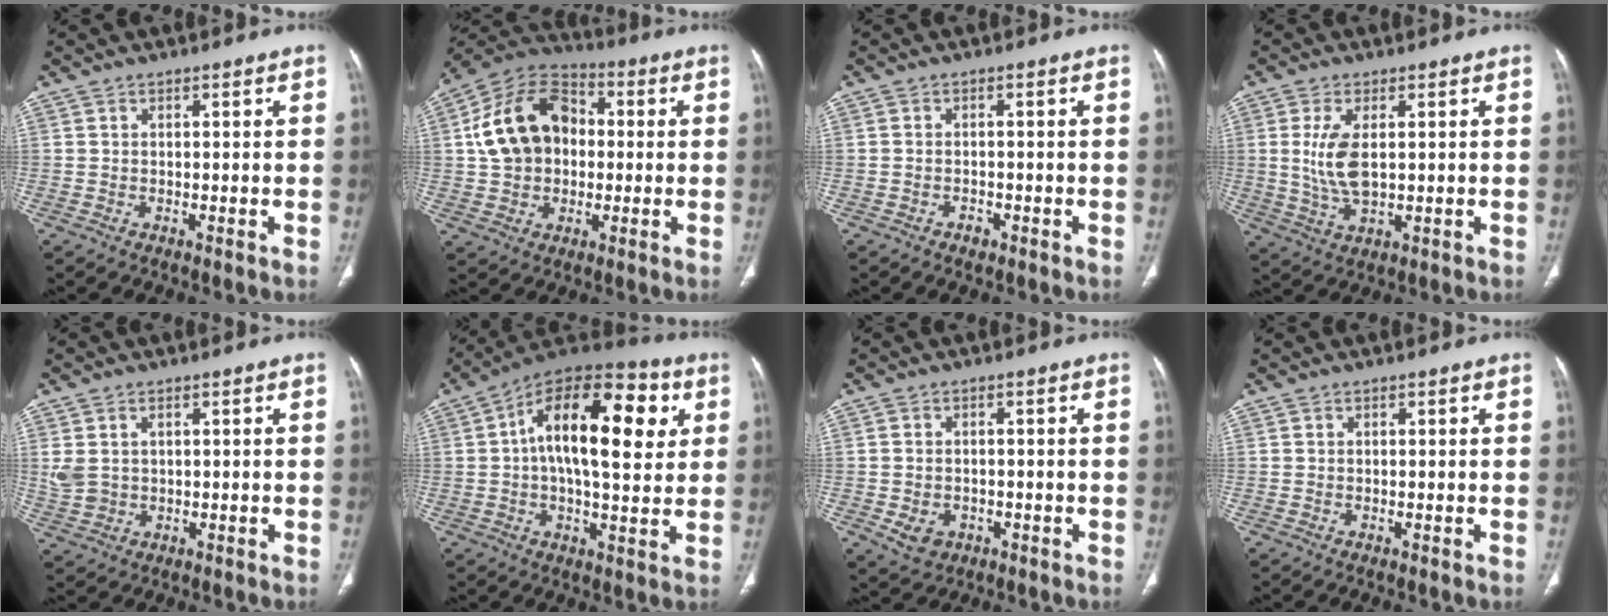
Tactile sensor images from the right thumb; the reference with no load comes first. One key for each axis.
{"total": 16.4, "fx": 1.3, "fy": 12.3, "fz": 10.8, "tx": -0.165, "ty": 0.027, "tz": 0.013}
{"total": 2.0, "fx": -1.3, "fy": 1.4, "fz": 0.7, "tx": -0.011, "ty": 0.010, "tz": -0.017}
{"total": 7.7, "fx": 1.0, "fy": 3.6, "fz": 6.7, "tx": -0.144, "ty": -0.010, "tz": 0.027}
{"total": 4.7, "fx": 1.2, "fy": 3.4, "fz": 3.0, "tx": -0.070, "ty": 0.001, "tz": 0.034}
{"total": 21.8, "fx": 4.6, "fy": 10.0, "fz": 18.8, "tx": -0.267, "ty": 0.016, "tz": 0.054}
{"total": 4.5, "fx": -1.4, "fy": 3.7, "fz": 2.3, "tx": -0.031, "ty": 0.007, "tz": -0.009}
{"total": 0.0}